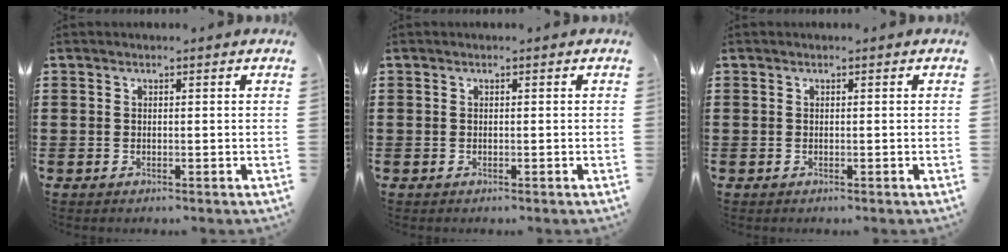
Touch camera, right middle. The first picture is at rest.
{"total": 0.0}
{"total": 0.0}